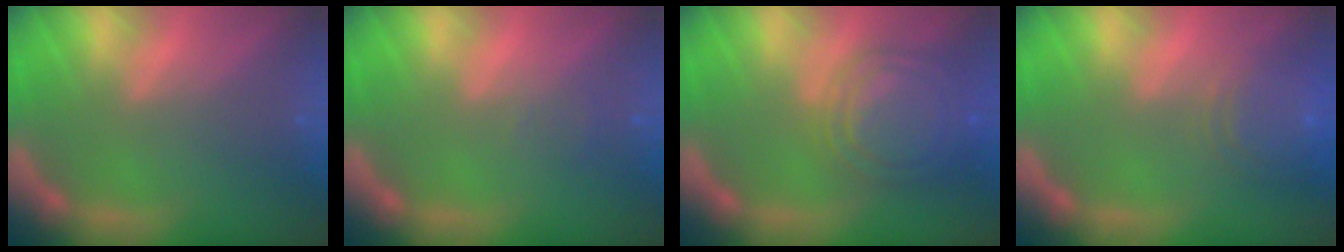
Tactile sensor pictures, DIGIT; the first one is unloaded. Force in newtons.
{"total": 0.9}
{"total": 8.5}
{"total": 6.1}